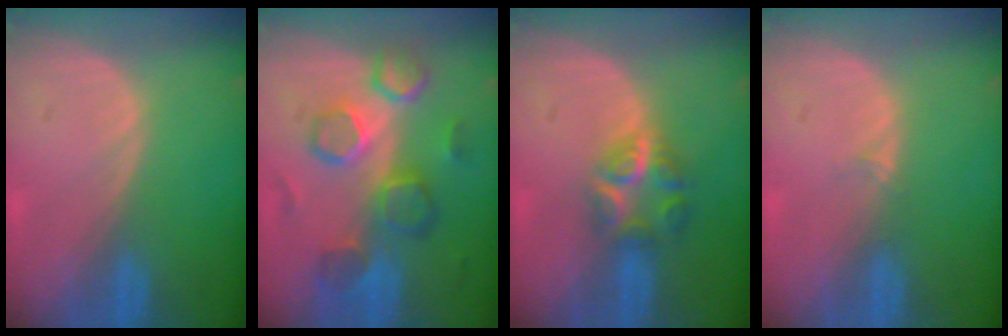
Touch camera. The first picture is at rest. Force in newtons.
{"total": 9.4, "press": 8.8, "slide": 3.4}
{"total": 6.0, "press": 5.5, "slide": 2.5}
{"total": 0.9, "press": 0.6, "slide": 0.7}